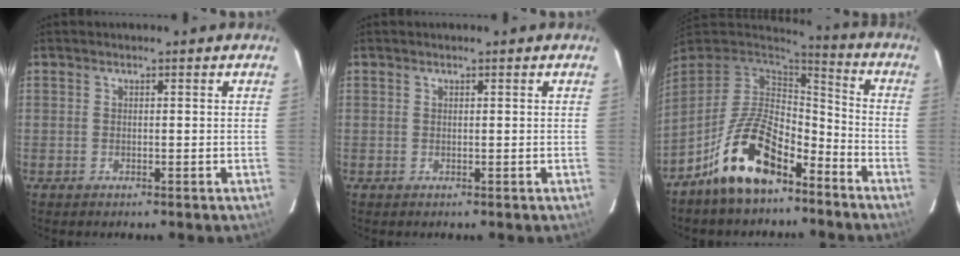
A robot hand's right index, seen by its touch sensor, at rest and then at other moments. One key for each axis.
{"total": 0.0}
{"total": 16.1, "fx": -10.0, "fy": 7.4, "fz": 10.3, "tx": -0.208, "ty": 0.012, "tz": -0.174}